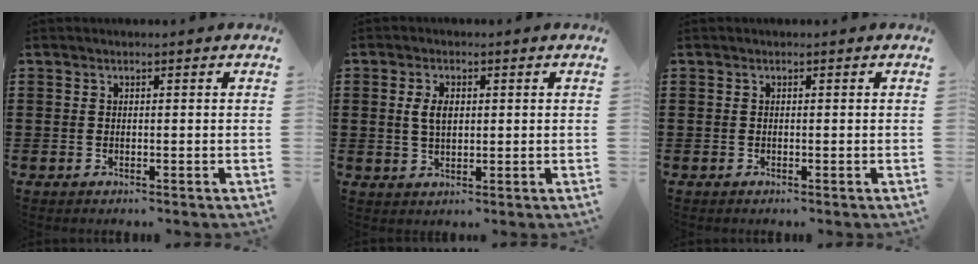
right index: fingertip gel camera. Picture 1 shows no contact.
{"total": 3.6, "force": [0.6, 2.0, 2.9], "torque": [-0.067, 0.007, 0.008]}
{"total": 0.0}